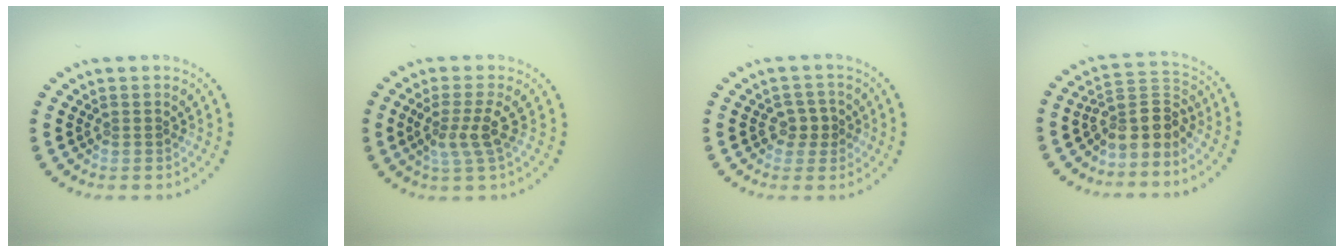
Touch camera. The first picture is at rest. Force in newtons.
{"total": 2.7, "press": 2.0, "slide": 1.8}
{"total": 1.8, "press": 1.7, "slide": 0.6}
{"total": 3.8, "press": 2.8, "slide": 2.5}